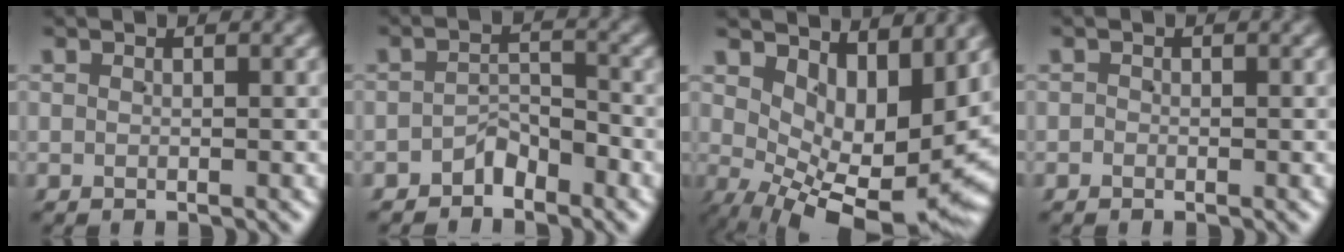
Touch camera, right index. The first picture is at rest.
{"total": 2.8, "force": [-2.5, 1.2, 0.5], "torque": [0.005, 0.004, -0.050]}
{"total": 9.8, "force": [-1.3, 4.8, 8.5], "torque": [-0.130, -0.046, 0.001]}
{"total": 0.6, "force": [-0.5, 0.0, -0.2], "torque": [0.009, -0.003, -0.010]}